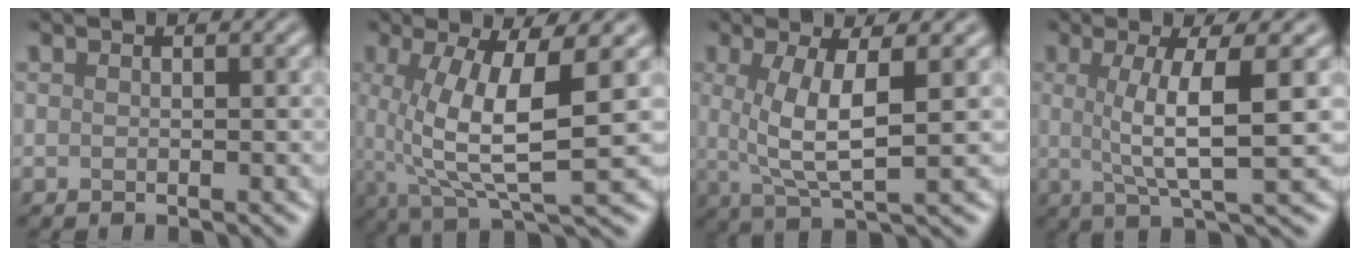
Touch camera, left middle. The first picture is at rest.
{"total": 7.2, "force": [-0.7, 1.7, 7.0], "torque": [-0.157, 0.002, 0.010]}
{"total": 4.9, "force": [-0.1, 0.8, 4.8], "torque": [-0.113, 0.001, 0.024]}
{"total": 5.6, "force": [0.2, 0.6, 5.6], "torque": [-0.098, 0.012, 0.020]}